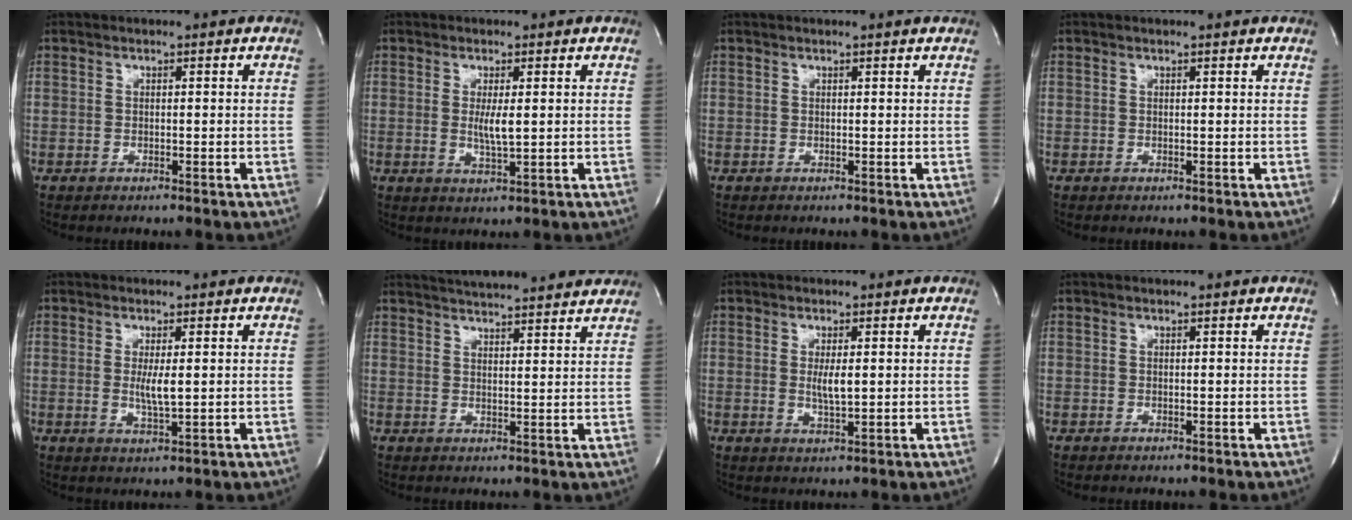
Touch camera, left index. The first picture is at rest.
{"total": 3.1, "force": [0.2, 0.3, 3.0], "torque": [-0.063, -0.011, 0.006]}
{"total": 1.1, "force": [1.1, -0.2, 0.3], "torque": [-0.014, -0.001, 0.012]}
{"total": 0.8, "force": [0.8, -0.1, 0.3], "torque": [-0.012, 0.001, 0.009]}
{"total": 3.1, "force": [0.1, 0.3, 3.1], "torque": [-0.065, -0.011, 0.005]}
{"total": 15.9, "force": [14.7, 1.4, 6.0], "torque": [-0.094, 0.018, 0.193]}
{"total": 2.8, "force": [0.2, 0.4, 2.8], "torque": [-0.057, -0.009, 0.005]}
{"total": 0.0}